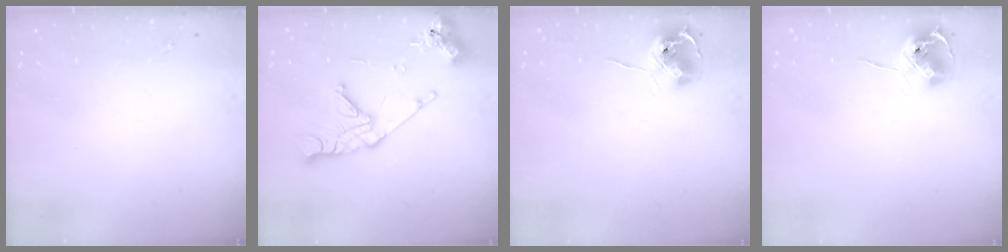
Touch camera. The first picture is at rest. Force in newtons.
{"total": 15.5, "press": 15.4, "slide": 1.9}
{"total": 9.1, "press": 9.1, "slide": 0.6}
{"total": 9.1, "press": 9.1, "slide": 0.6}